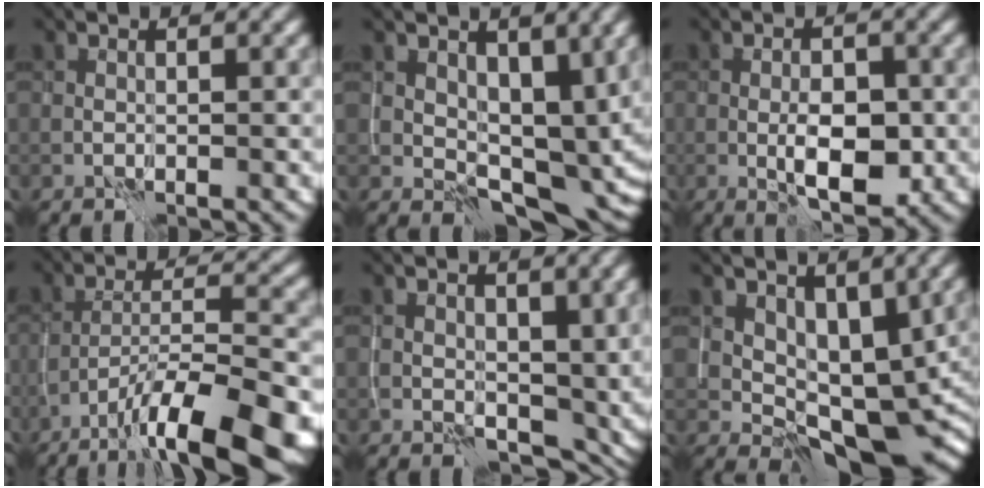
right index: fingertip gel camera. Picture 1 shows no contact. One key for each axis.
{"total": 6.9, "fx": 1.4, "fy": 4.3, "fz": 5.2, "tx": -0.073, "ty": -0.017, "tz": 0.029}
{"total": 4.8, "fx": -1.0, "fy": 2.2, "fz": 4.1, "tx": -0.063, "ty": -0.002, "tz": -0.016}
{"total": 11.8, "fx": -8.1, "fy": 2.6, "fz": 8.3, "tx": -0.134, "ty": 0.009, "tz": -0.126}
{"total": 4.9, "fx": 0.5, "fy": 3.3, "fz": 3.6, "tx": -0.063, "ty": -0.013, "tz": 0.011}
{"total": 7.5, "fx": 1.2, "fy": 4.6, "fz": 5.8, "tx": -0.083, "ty": -0.018, "tz": 0.027}